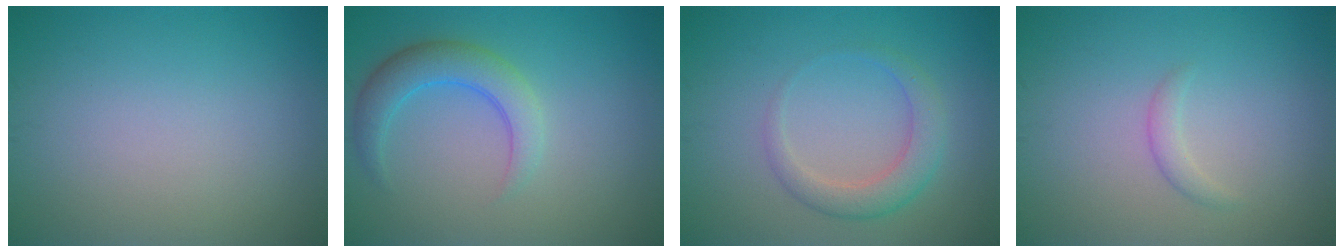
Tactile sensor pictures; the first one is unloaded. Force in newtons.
{"total": 3.8, "press": 3.8, "slide": 0.2}
{"total": 3.0, "press": 3.0, "slide": 0.1}
{"total": 1.1, "press": 1.1, "slide": 0.1}